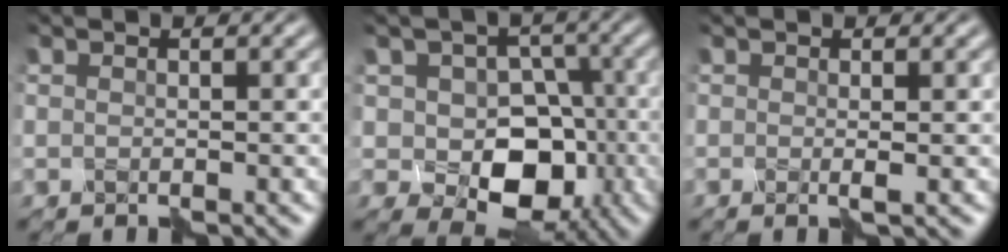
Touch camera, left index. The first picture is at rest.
{"total": 6.6, "force": [-2.1, 5.1, 3.7], "torque": [-0.048, -0.002, -0.044]}
{"total": 0.6, "force": [0.0, 0.0, 0.6], "torque": [-0.007, 0.000, -0.003]}